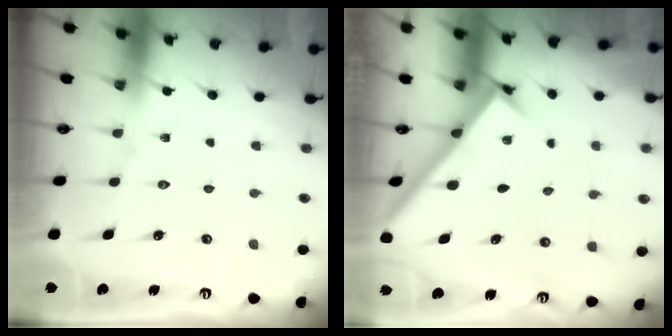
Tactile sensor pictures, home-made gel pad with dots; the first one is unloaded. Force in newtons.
{"total": 2.5, "press": 2.5, "slide": 0.3}